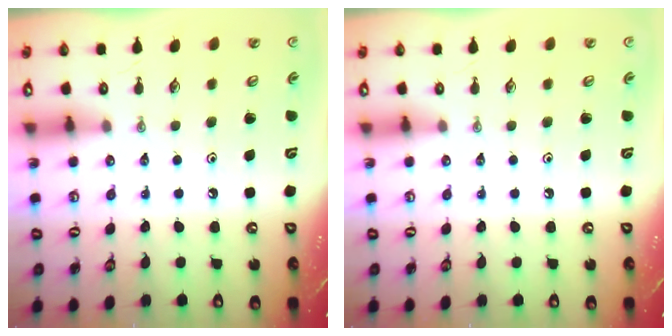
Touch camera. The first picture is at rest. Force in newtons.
{"total": 0.0}